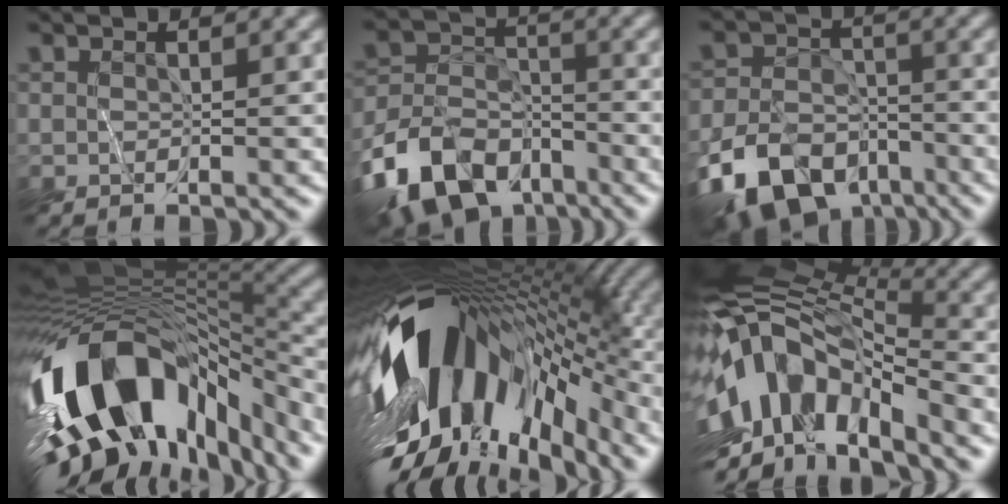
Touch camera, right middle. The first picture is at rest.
{"total": 9.4, "force": [-6.8, 5.0, 4.1], "torque": [-0.072, -0.005, -0.134]}
{"total": 10.1, "force": [-6.7, 5.8, 4.9], "torque": [-0.096, -0.020, -0.125]}
{"total": 14.9, "force": [-6.2, 7.7, 11.1], "torque": [-0.200, -0.002, -0.094]}
{"total": 16.8, "force": [-4.2, 8.1, 14.2], "torque": [-0.254, -0.003, -0.076]}
{"total": 12.6, "force": [-3.9, 6.4, 10.1], "torque": [-0.185, 0.022, -0.084]}